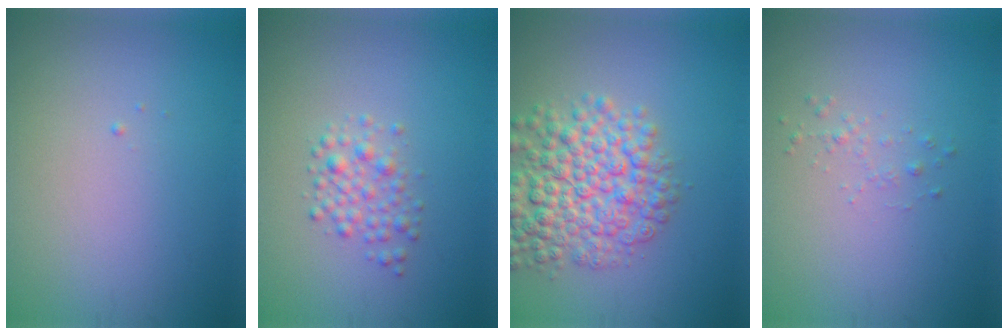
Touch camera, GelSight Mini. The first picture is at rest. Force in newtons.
{"total": 2.1, "press": 2.1, "slide": 0.0}
{"total": 6.9, "press": 6.9, "slide": 0.2}
{"total": 0.8, "press": 0.8, "slide": 0.0}